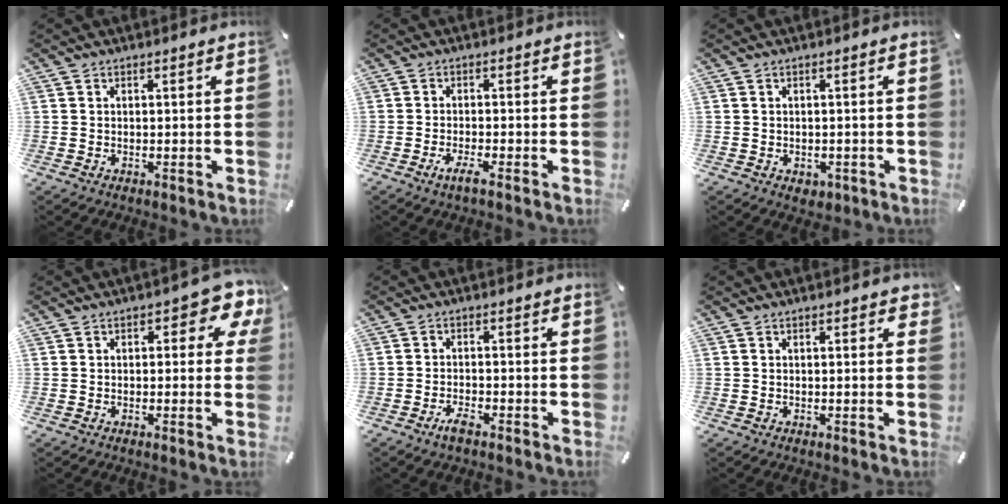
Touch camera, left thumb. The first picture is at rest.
{"total": 3.5, "force": [-2.1, 0.6, 2.8], "torque": [-0.056, -0.002, -0.039]}
{"total": 2.0, "force": [-0.9, 1.6, 0.8], "torque": [-0.014, 0.003, -0.017]}
{"total": 6.5, "force": [2.2, 3.1, 5.3], "torque": [-0.066, -0.007, 0.030]}
{"total": 2.9, "force": [-2.2, 1.1, 1.6], "torque": [-0.032, 0.009, -0.042]}
{"total": 1.0, "force": [0.3, 0.5, 0.9], "torque": [-0.008, 0.002, 0.001]}